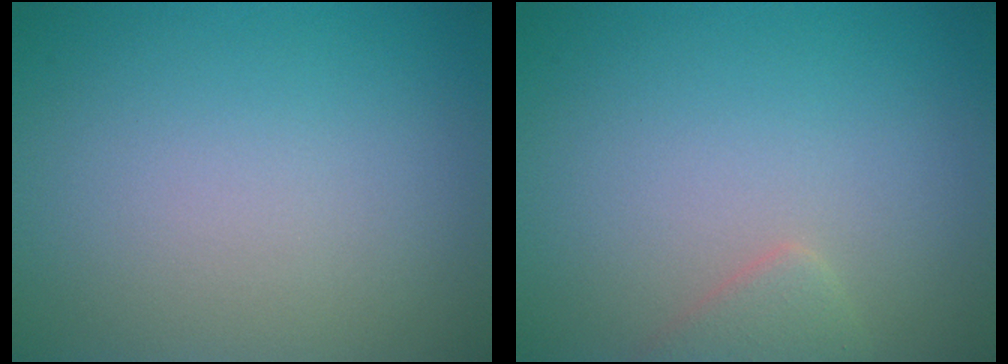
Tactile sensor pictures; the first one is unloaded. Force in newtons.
{"total": 1.5, "press": 1.5, "slide": 0.1}